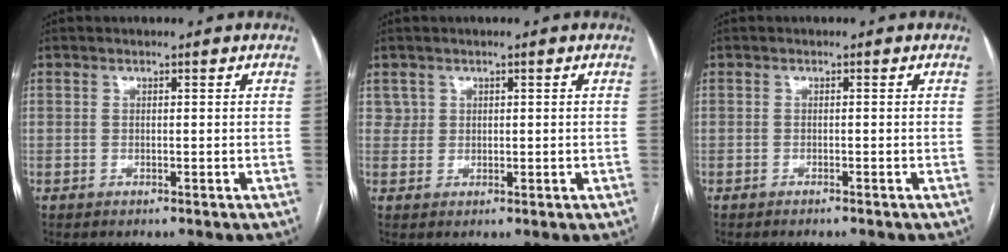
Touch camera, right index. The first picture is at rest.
{"total": 1.6, "force": [0.7, 1.5, 0.0], "torque": [0.009, 0.004, 0.010]}
{"total": 1.2, "force": [-1.1, -0.2, 0.5], "torque": [-0.011, -0.001, -0.015]}